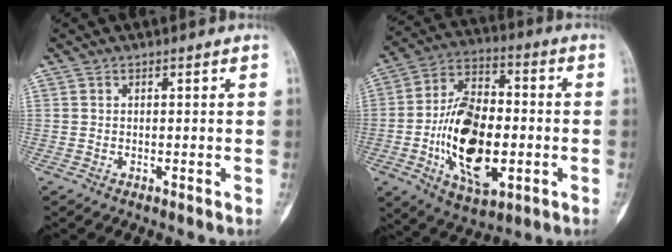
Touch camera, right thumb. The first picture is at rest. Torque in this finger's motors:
{"motor_torque": [1.85, 1.88, 1.29, -1.48, 0.48]}